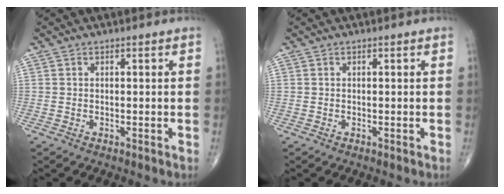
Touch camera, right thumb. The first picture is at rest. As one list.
[{"total": 0.0}]